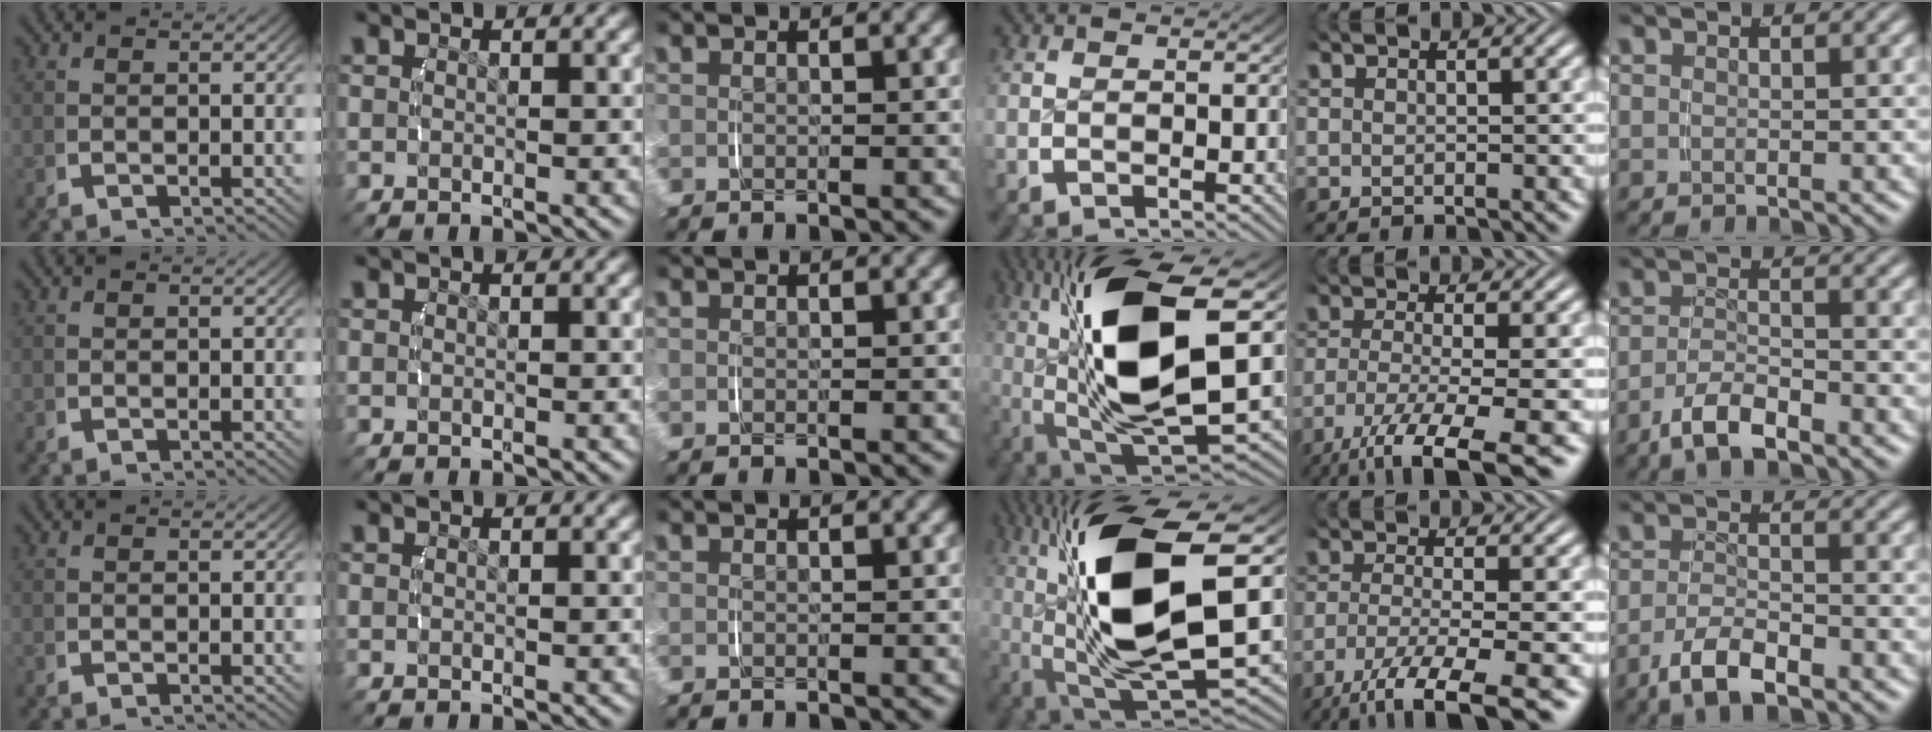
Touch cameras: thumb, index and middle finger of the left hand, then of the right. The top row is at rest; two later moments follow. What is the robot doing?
{"motion": "lift_and_place", "object": "camera"}